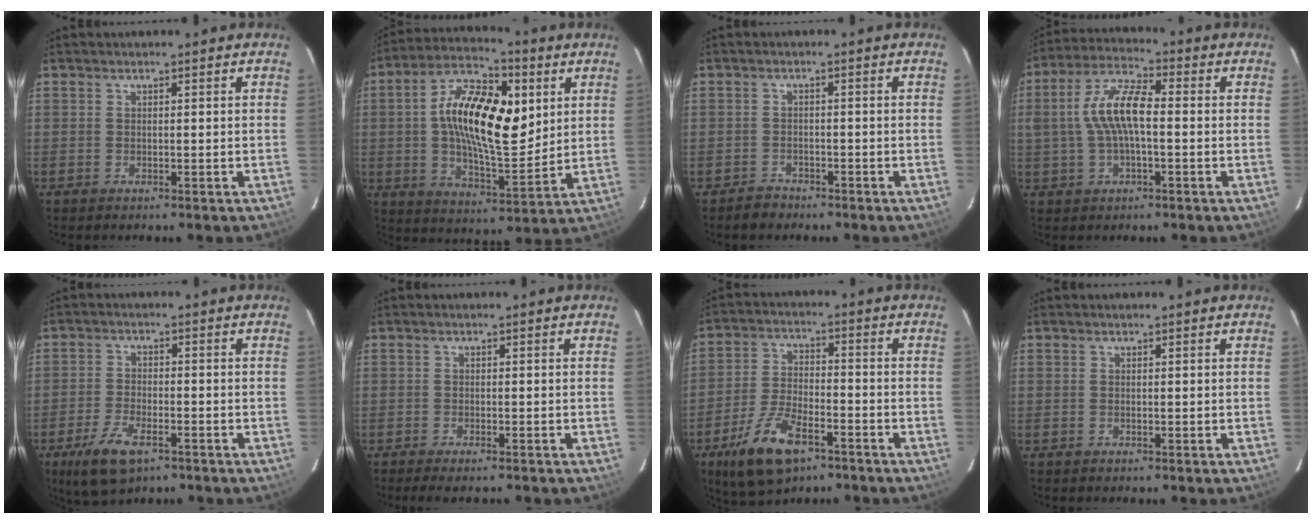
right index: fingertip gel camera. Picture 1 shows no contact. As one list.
[{"total": 18.2, "force": [3.7, 8.1, 15.8], "torque": [-0.283, 0.016, 0.056]}, {"total": 2.9, "force": [-2.1, 1.9, 0.0], "torque": [-0.002, 0.012, -0.033]}, {"total": 10.2, "force": [-0.1, 3.9, 9.4], "torque": [-0.192, 0.017, -0.002]}, {"total": 8.9, "force": [-5.2, 3.8, 6.1], "torque": [-0.143, -0.016, -0.095]}, {"total": 3.7, "force": [-3.0, 0.6, 1.9], "torque": [-0.045, -0.012, -0.052]}, {"total": 12.9, "force": [-7.7, 5.4, 8.9], "torque": [-0.192, -0.015, -0.140]}, {"total": 0.0}]